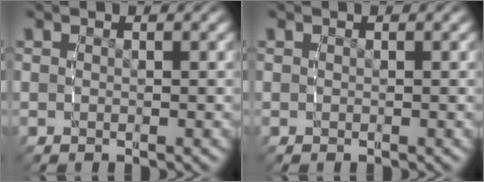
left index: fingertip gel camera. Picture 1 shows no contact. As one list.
[{"total": 0.0}]